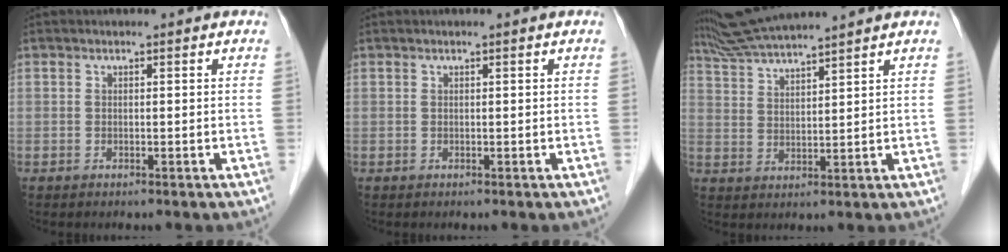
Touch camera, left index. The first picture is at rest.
{"total": 0.0}
{"total": 9.3, "force": [8.5, -1.0, 3.7], "torque": [-0.072, 0.026, 0.153]}